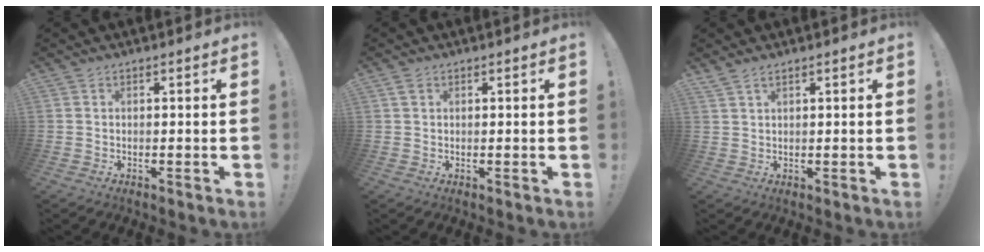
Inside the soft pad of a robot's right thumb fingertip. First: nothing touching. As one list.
[{"total": 1.4, "force": [0.9, 0.8, 0.8], "torque": [-0.013, -0.001, 0.015]}, {"total": 2.1, "force": [1.7, 0.6, 1.1], "torque": [-0.030, -0.007, 0.034]}]